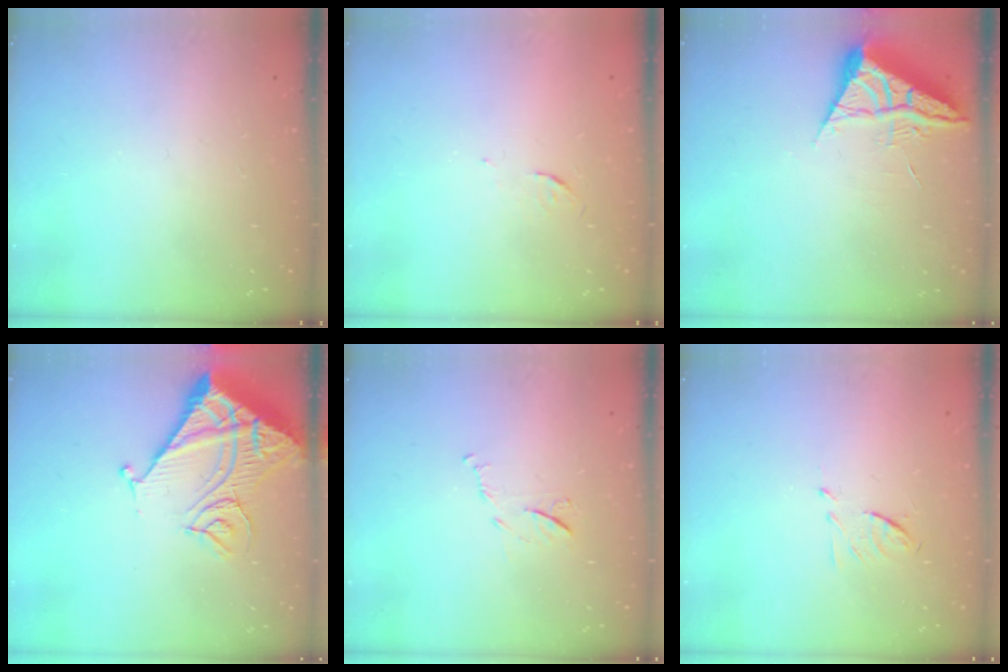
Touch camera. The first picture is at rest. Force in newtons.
{"total": 3.3, "press": 3.3, "slide": 0.5}
{"total": 6.3, "press": 6.3, "slide": 0.9}
{"total": 14.7, "press": 14.6, "slide": 1.7}
{"total": 6.0, "press": 6.0, "slide": 0.6}
{"total": 6.6, "press": 6.5, "slide": 0.9}